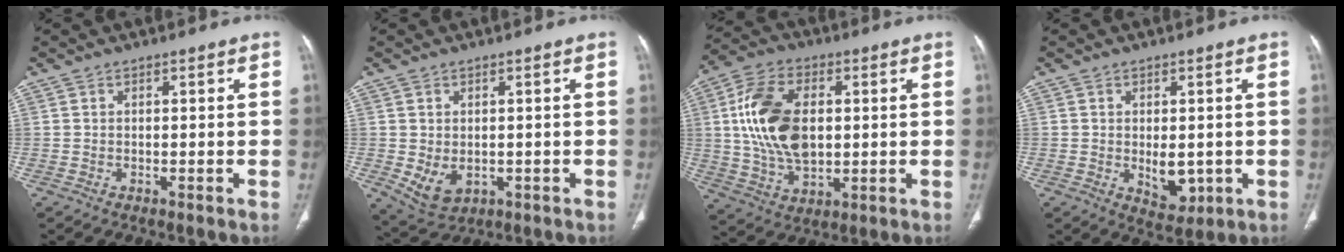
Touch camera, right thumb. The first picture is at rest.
{"total": 5.8, "force": [-0.8, 4.1, 4.0], "torque": [-0.064, -0.007, 0.009]}
{"total": 16.6, "force": [2.1, 10.2, 13.0], "torque": [-0.238, 0.001, 0.043]}
{"total": 5.6, "force": [-0.7, 3.4, 4.4], "torque": [-0.045, -0.011, 0.003]}